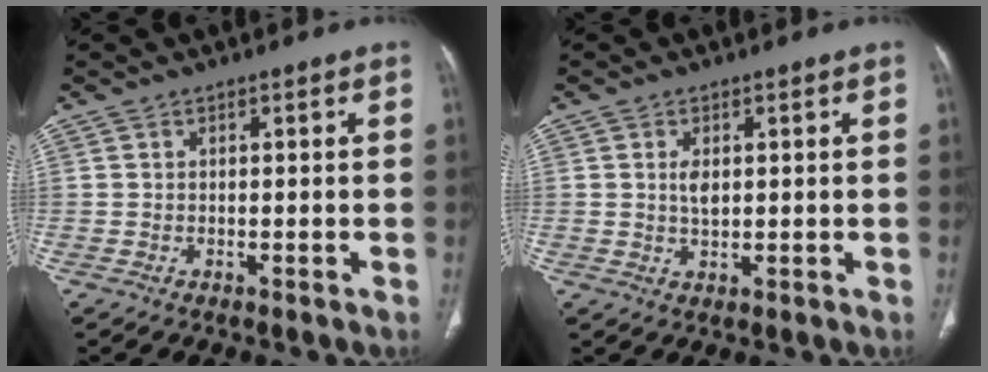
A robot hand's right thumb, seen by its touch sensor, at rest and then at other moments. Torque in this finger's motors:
{"motor_torque": [0.48, 1.12, 0.30, -0.35, 0.02]}